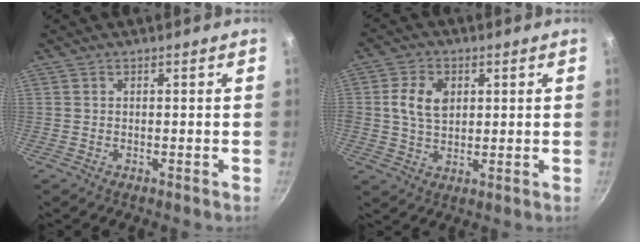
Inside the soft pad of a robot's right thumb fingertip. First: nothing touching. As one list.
[{"total": 7.4, "force": [1.6, 5.1, 5.1], "torque": [-0.083, 0.001, 0.028]}]